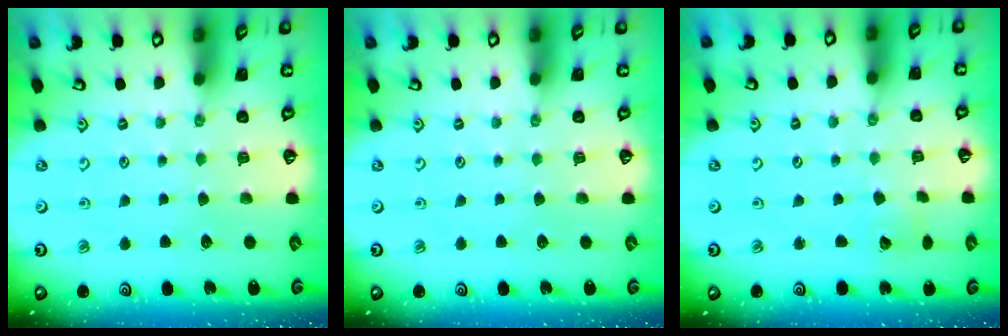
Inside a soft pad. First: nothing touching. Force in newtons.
{"total": 0.0}
{"total": 4.3, "press": 4.2, "slide": 0.3}